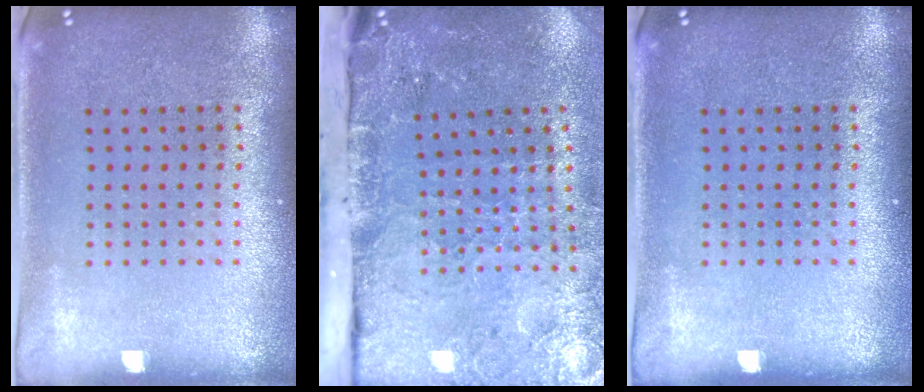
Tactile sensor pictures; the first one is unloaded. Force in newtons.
{"total": 4.3, "press": 3.6, "slide": 2.3}
{"total": 0.0}